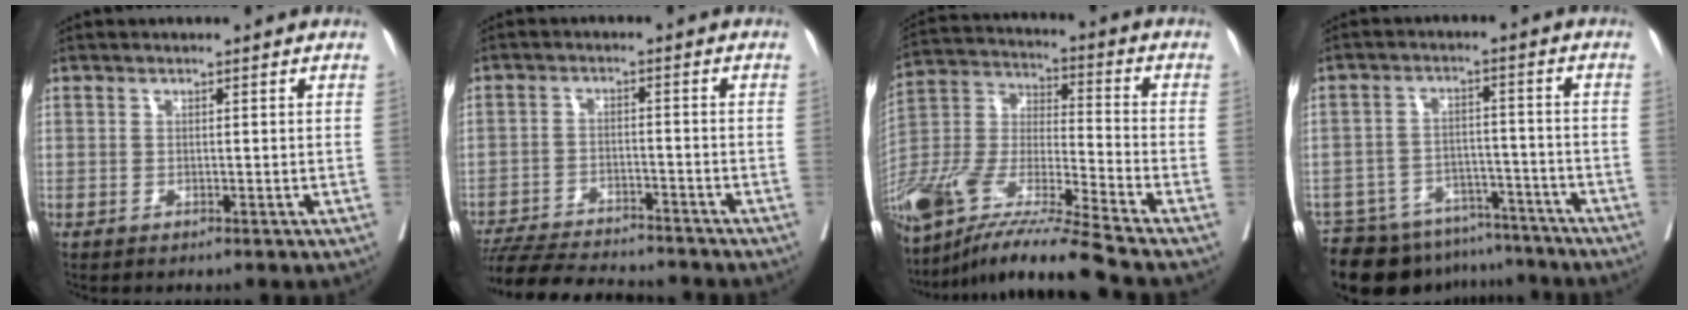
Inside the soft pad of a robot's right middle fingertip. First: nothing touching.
{"total": 13.9, "force": [-12.8, 1.9, 5.1], "torque": [-0.092, -0.016, -0.193]}
{"total": 19.7, "force": [-15.6, -0.6, 12.1], "torque": [-0.281, -0.038, -0.301]}
{"total": 13.7, "force": [-11.9, 6.0, 3.1], "torque": [-0.049, 0.012, -0.166]}